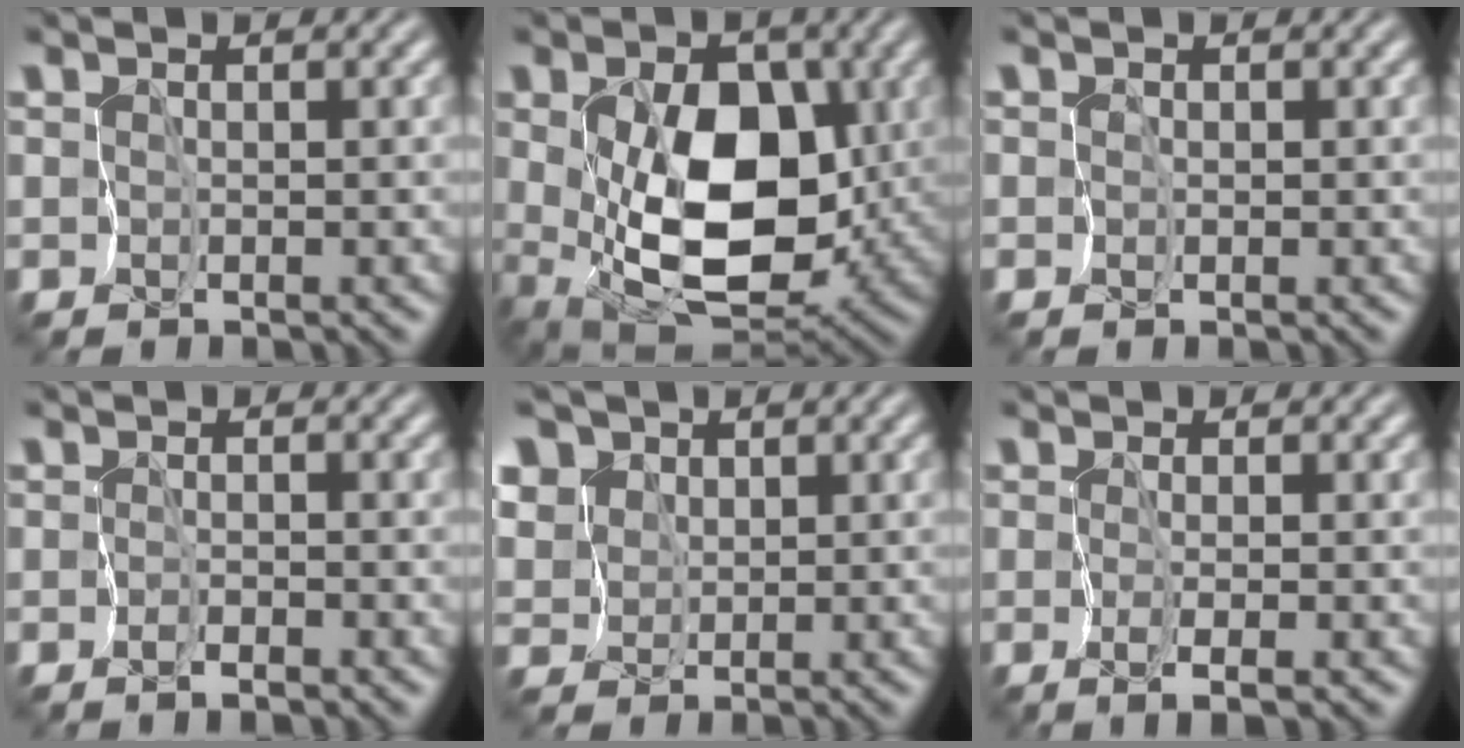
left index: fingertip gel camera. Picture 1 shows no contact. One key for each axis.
{"total": 10.3, "fx": 0.2, "fy": 6.5, "fz": 8.0, "tx": -0.131, "ty": -0.028, "tz": 0.014}
{"total": 0.0}
{"total": 0.8, "fx": -0.7, "fy": 0.2, "fz": 0.2, "tx": -0.003, "ty": -0.003, "tz": -0.016}
{"total": 5.9, "fx": 2.9, "fy": 4.8, "fz": 1.9, "tx": -0.066, "ty": 0.014, "tz": 0.042}
{"total": 1.2, "fx": -0.6, "fy": 0.0, "fz": 1.1, "tx": -0.021, "ty": -0.002, "tz": -0.012}